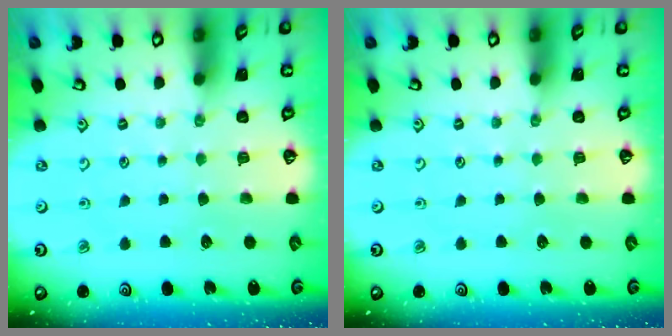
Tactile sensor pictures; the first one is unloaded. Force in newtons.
{"total": 0.0}